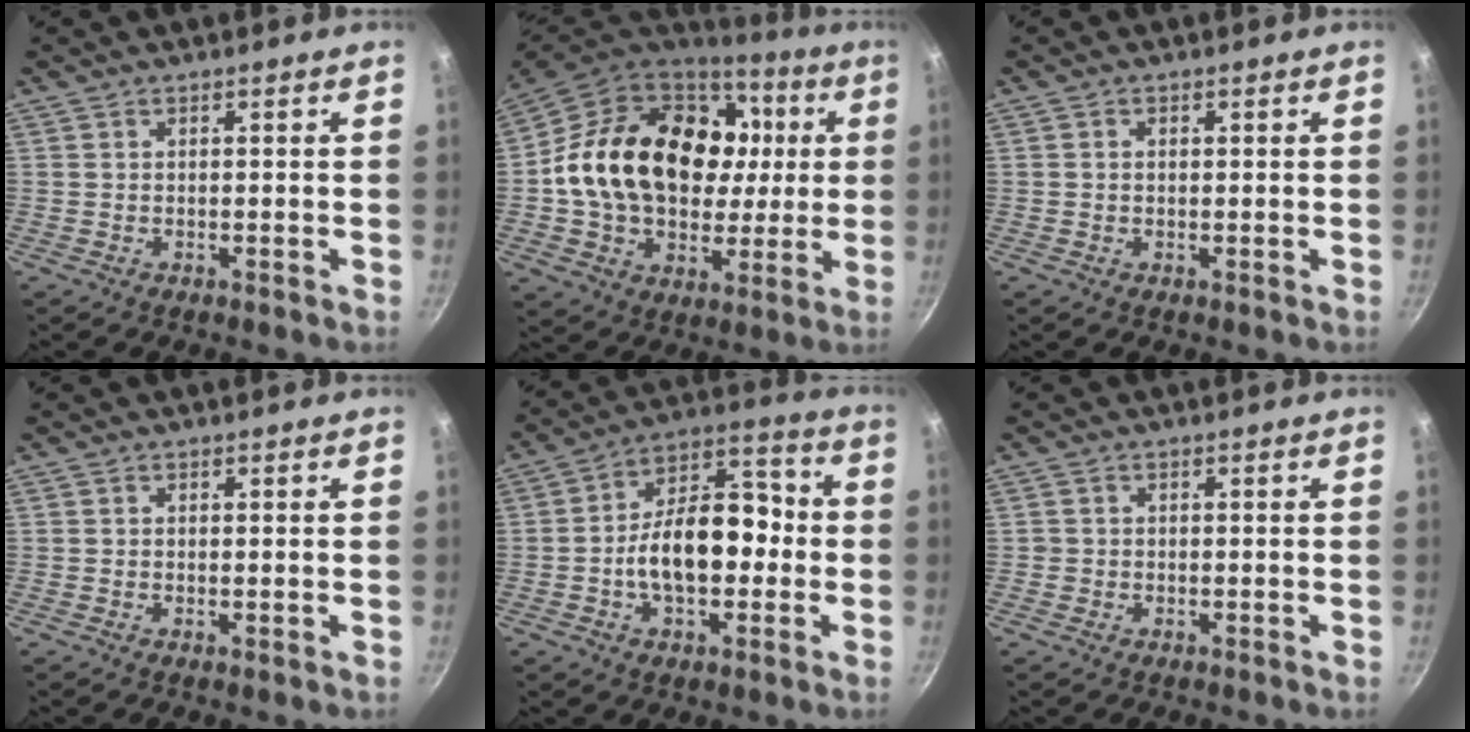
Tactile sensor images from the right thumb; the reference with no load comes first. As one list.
[{"total": 27.6, "force": [3.6, 20.1, 18.6], "torque": [-0.297, 0.028, 0.068]}, {"total": 0.9, "force": [0.1, 0.7, 0.5], "torque": [-0.009, 0.004, 0.001]}, {"total": 0.0}, {"total": 15.8, "force": [-2.3, 9.6, 12.4], "torque": [-0.158, 0.053, -0.050]}, {"total": 0.9, "force": [-0.3, 0.8, 0.1], "torque": [-0.001, 0.001, -0.006]}]